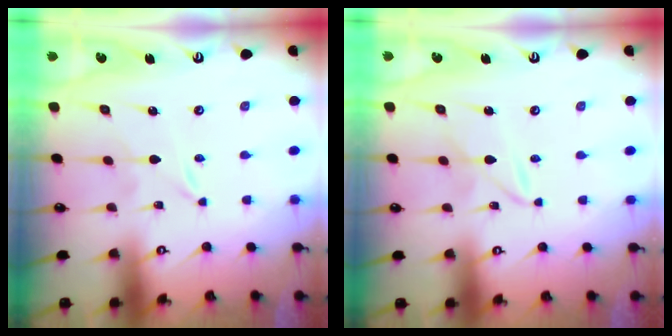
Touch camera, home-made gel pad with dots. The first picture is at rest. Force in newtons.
{"total": 2.9, "press": 2.9, "slide": 0.2}